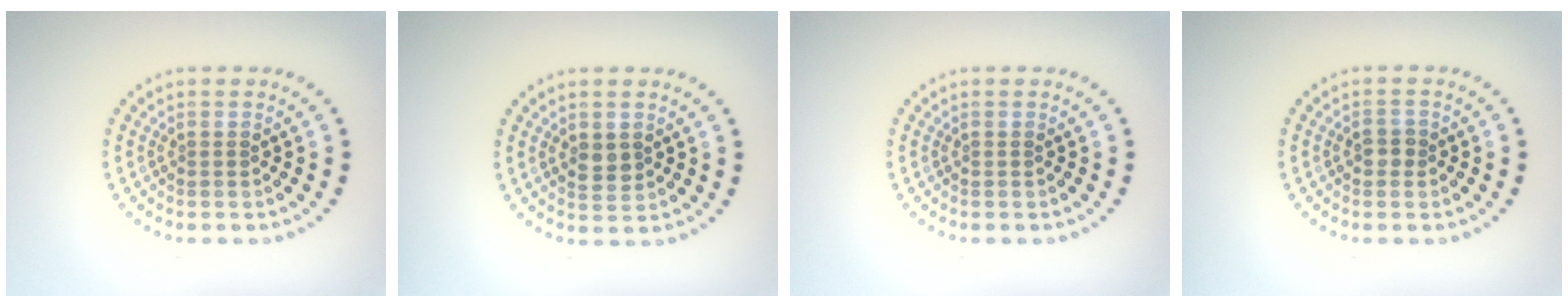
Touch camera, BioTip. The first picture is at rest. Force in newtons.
{"total": 1.7, "press": 1.7, "slide": 0.1}
{"total": 0.0}
{"total": 1.4, "press": 1.3, "slide": 0.3}